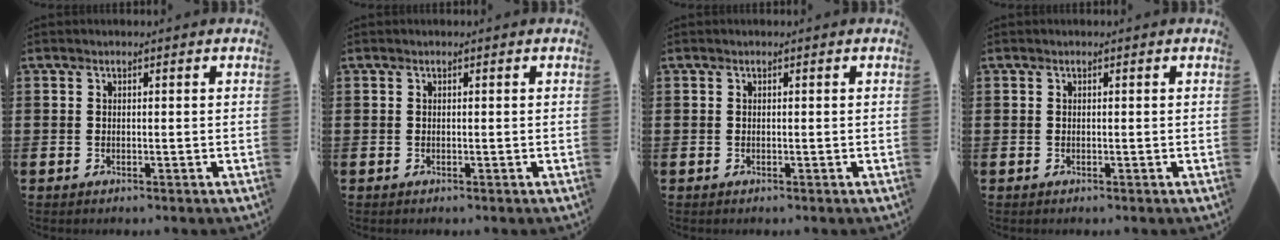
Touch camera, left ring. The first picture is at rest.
{"total": 0.0}
{"total": 0.0}
{"total": 0.0}